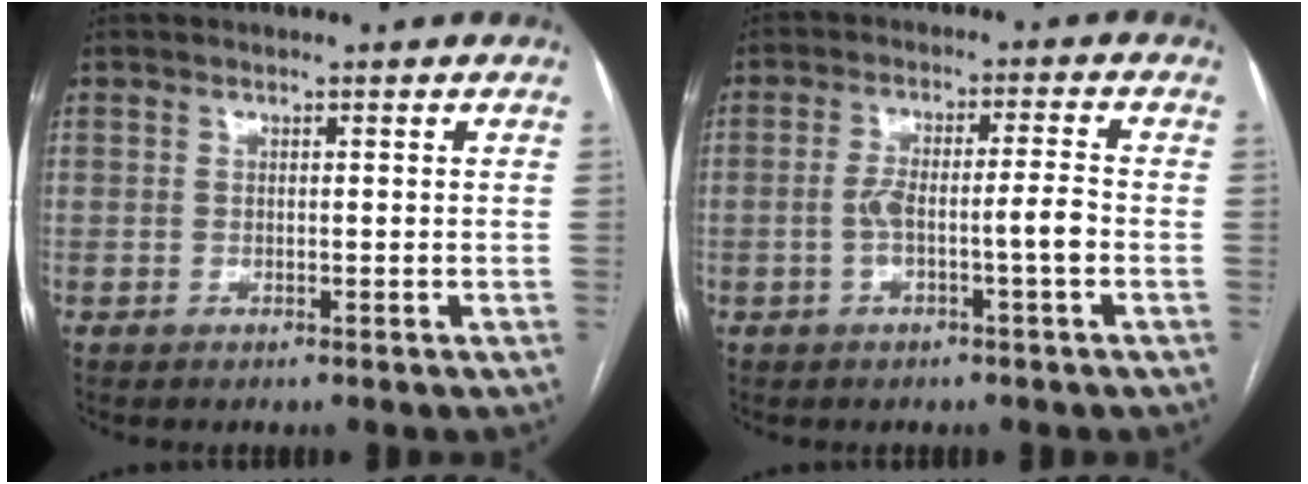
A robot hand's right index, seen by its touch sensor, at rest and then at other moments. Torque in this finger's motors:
{"motor_torque": [0.50, -0.01, 0.16, 0.11]}